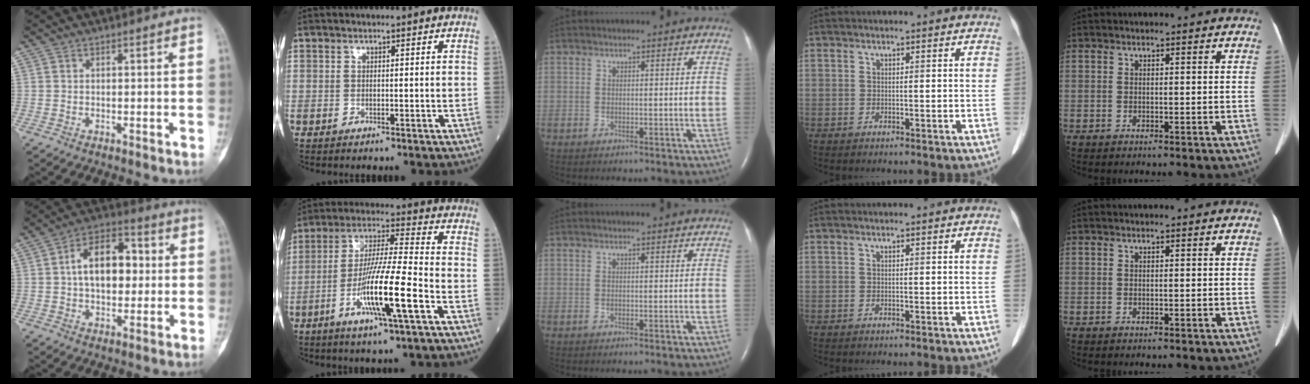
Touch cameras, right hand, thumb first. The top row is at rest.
{"thumb": {"total": 13.2, "force": [1.3, 8.2, 10.2], "torque": [-0.131, 0.022, 0.013]}, "index": {"total": 13.4, "force": [-5.0, 0.2, 12.5], "torque": [-0.233, -0.010, -0.093]}}